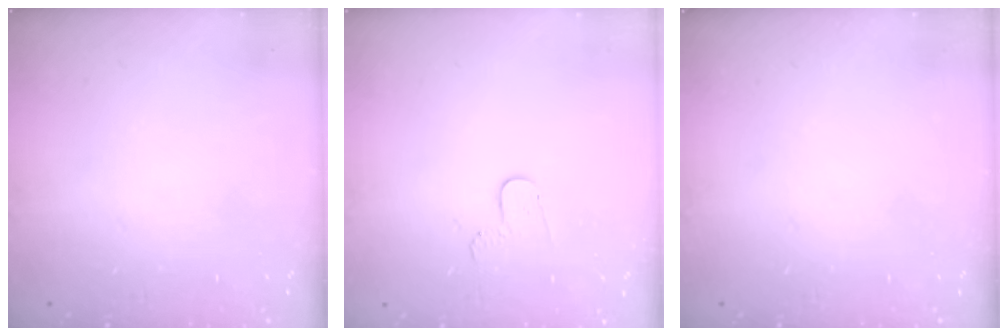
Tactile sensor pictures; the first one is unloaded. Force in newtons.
{"total": 4.9, "press": 4.8, "slide": 0.4}
{"total": 0.0}